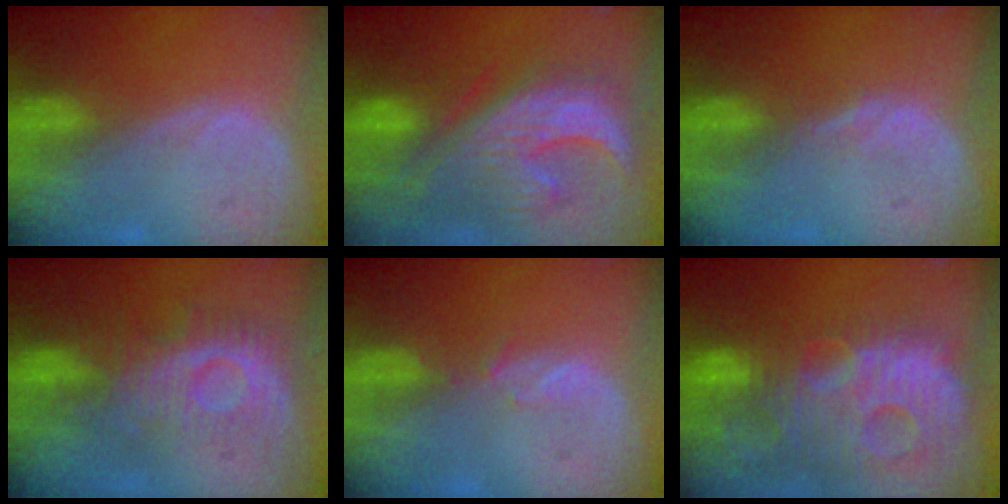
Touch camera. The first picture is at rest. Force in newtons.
{"total": 12.2, "press": 11.2, "slide": 4.9}
{"total": 1.5, "press": 1.2, "slide": 0.9}
{"total": 8.8, "press": 8.7, "slide": 1.1}
{"total": 1.1, "press": 1.1, "slide": 0.2}
{"total": 14.1, "press": 12.2, "slide": 7.1}